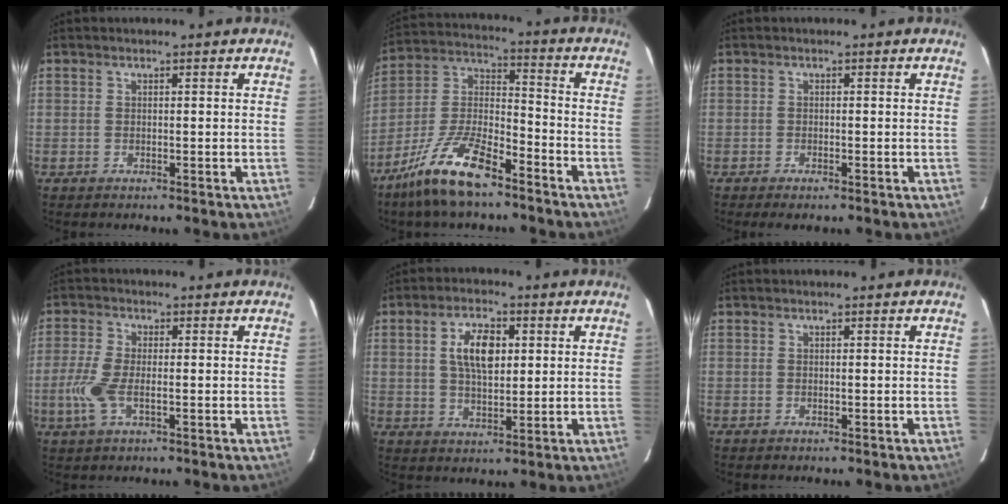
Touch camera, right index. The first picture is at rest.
{"total": 14.9, "force": [-10.3, 4.6, 9.7], "torque": [-0.207, 0.001, -0.195]}
{"total": 1.4, "force": [-1.2, 0.3, 0.7], "torque": [-0.016, -0.004, -0.021]}
{"total": 6.4, "force": [-1.8, 2.7, 5.6], "torque": [-0.132, -0.003, -0.037]}
{"total": 7.9, "force": [1.9, 3.8, 6.6], "torque": [-0.121, 0.010, 0.037]}
{"total": 0.0}